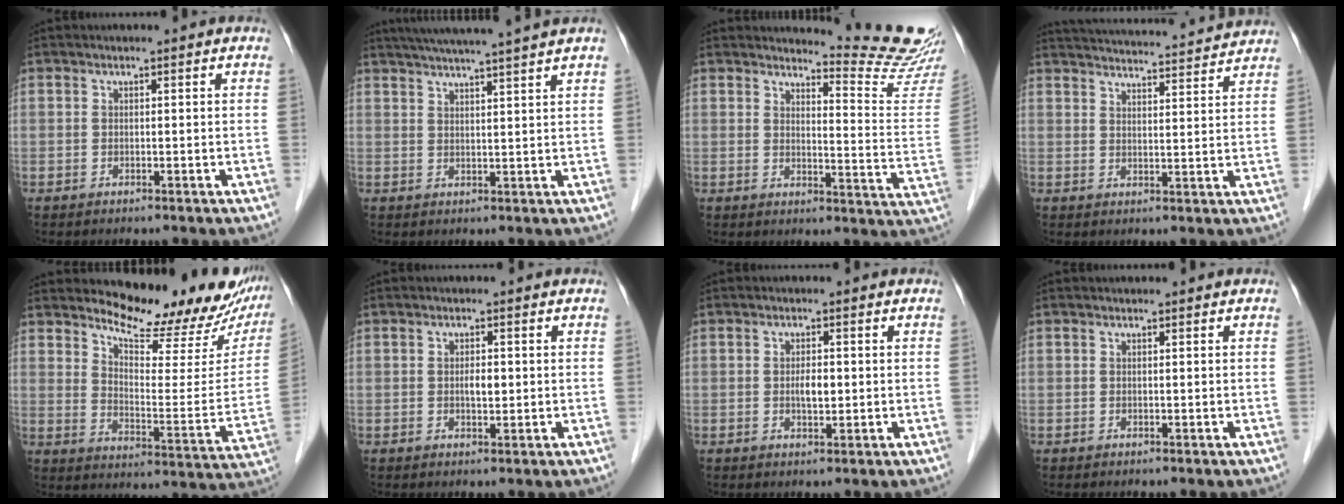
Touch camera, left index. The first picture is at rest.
{"total": 11.9, "force": [10.2, -1.3, 5.9], "torque": [-0.096, 0.016, 0.137]}
{"total": 12.5, "force": [12.2, -2.2, 1.0], "torque": [-0.017, -0.121, 0.139]}
{"total": 19.6, "force": [18.8, 1.3, 5.3], "torque": [-0.087, 0.012, 0.252]}
{"total": 18.1, "force": [16.5, 3.7, 6.5], "torque": [-0.081, -0.069, 0.209]}
{"total": 1.8, "force": [0.0, 0.9, 1.6], "torque": [-0.029, 0.000, 0.002]}
{"total": 2.3, "force": [-0.1, 1.0, 2.1], "torque": [-0.039, 0.001, 0.001]}
{"total": 0.0}